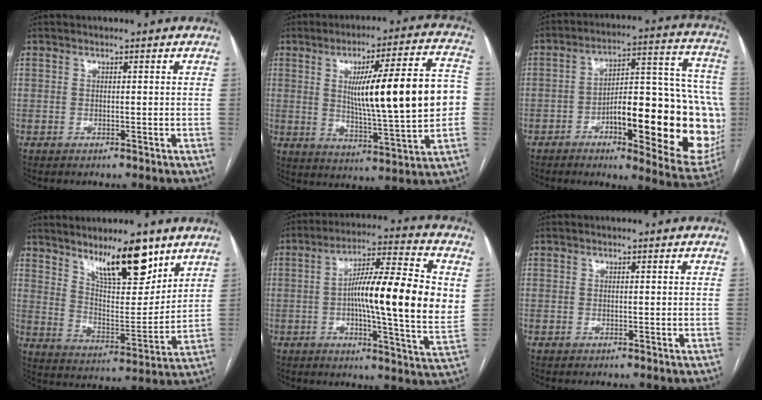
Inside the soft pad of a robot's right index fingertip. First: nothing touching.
{"total": 19.6, "force": [1.5, 1.9, 19.5], "torque": [-0.295, 0.016, 0.024]}
{"total": 26.2, "force": [-5.9, 7.0, 24.6], "torque": [-0.261, 0.029, -0.064]}
{"total": 13.2, "force": [9.3, 3.2, 8.8], "torque": [-0.140, -0.008, 0.166]}
{"total": 18.4, "force": [1.2, 1.7, 18.3], "torque": [-0.285, 0.011, 0.006]}
{"total": 0.0}